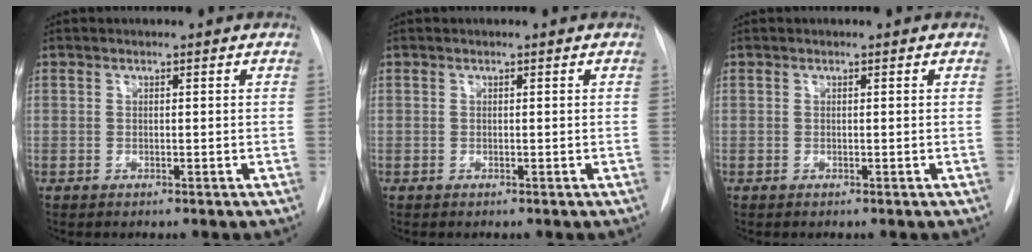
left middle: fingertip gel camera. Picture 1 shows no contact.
{"total": 0.0}
{"total": 0.0}